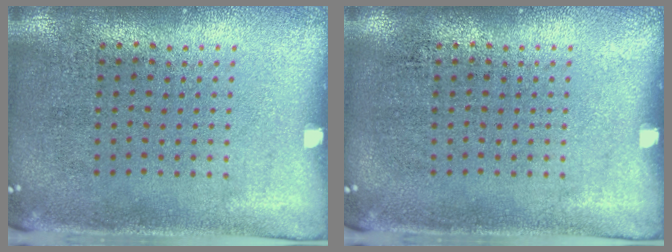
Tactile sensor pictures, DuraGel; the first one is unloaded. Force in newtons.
{"total": 0.0}